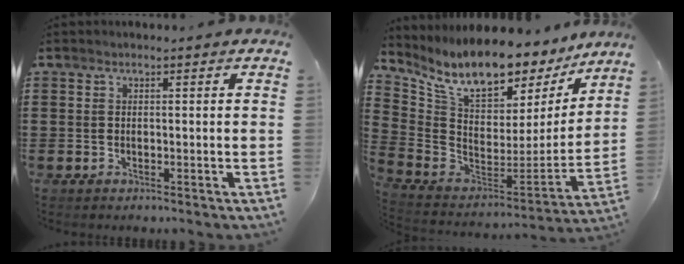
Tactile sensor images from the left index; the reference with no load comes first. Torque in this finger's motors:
{"motor_torque": [2.14, 0.00, 1.05, 0.21]}